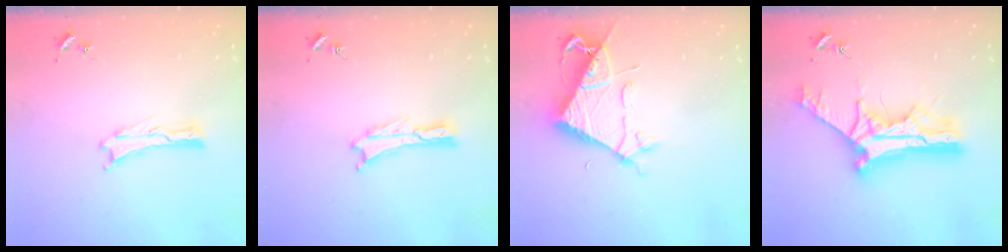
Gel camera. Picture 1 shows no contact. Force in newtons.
{"total": 0.0}
{"total": 6.6, "press": 6.5, "slide": 0.6}
{"total": 14.7, "press": 14.7, "slide": 1.3}